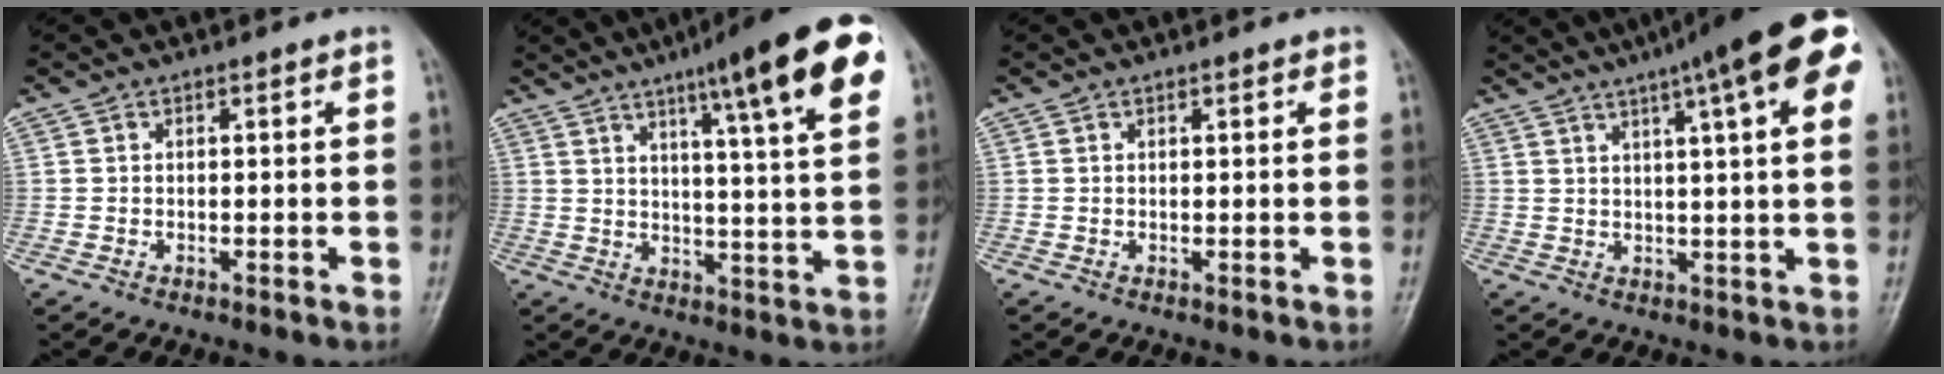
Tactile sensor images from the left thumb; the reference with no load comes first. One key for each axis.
{"total": 18.5, "fx": 9.9, "fy": 2.3, "fz": 15.5, "tx": -0.201, "ty": -0.027, "tz": 0.131}
{"total": 0.6, "fx": 0.5, "fy": 0.2, "fz": 0.3, "tx": -0.003, "ty": -0.002, "tz": 0.005}
{"total": 17.9, "fx": 9.2, "fy": 3.1, "fz": 15.1, "tx": -0.210, "ty": 0.013, "tz": 0.113}